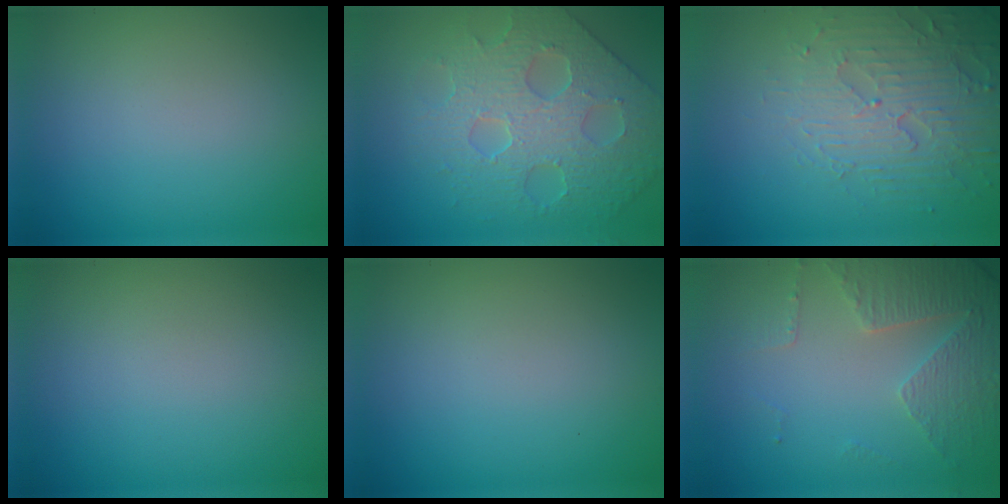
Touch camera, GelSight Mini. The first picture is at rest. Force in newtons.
{"total": 5.3, "press": 4.9, "slide": 2.0}
{"total": 4.2, "press": 4.2, "slide": 0.6}
{"total": 0.0}
{"total": 0.0}
{"total": 4.6, "press": 3.4, "slide": 3.1}